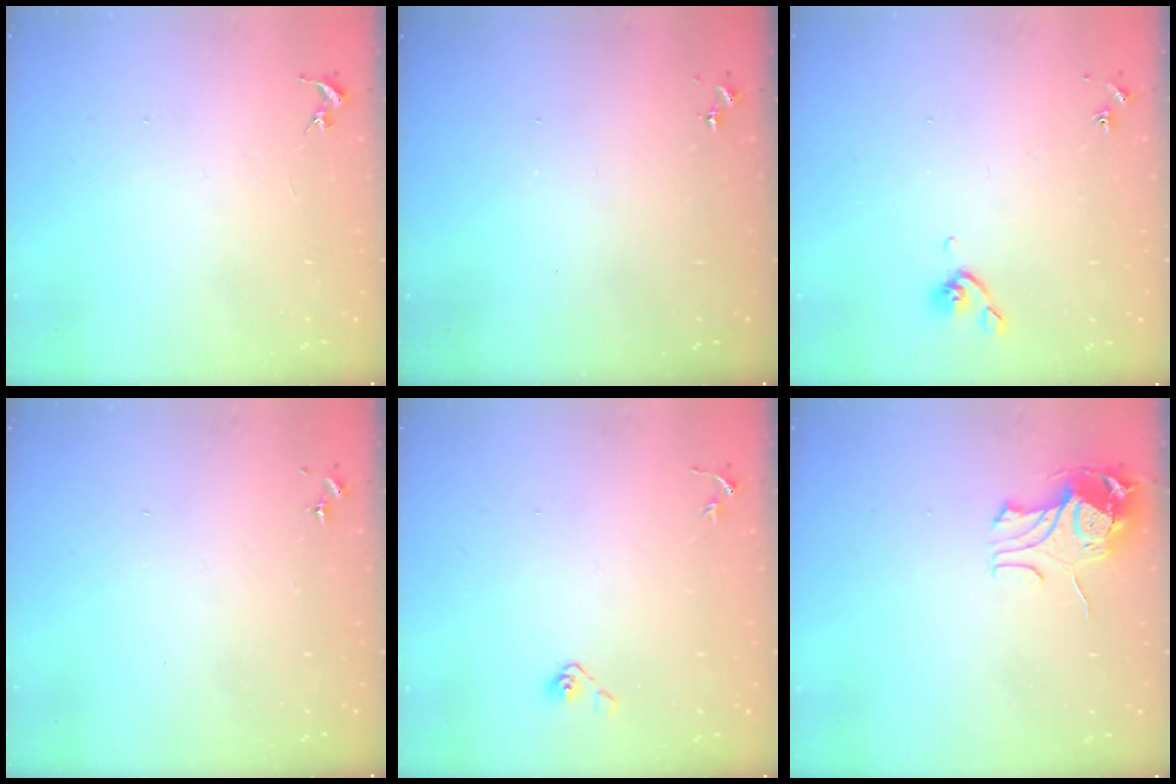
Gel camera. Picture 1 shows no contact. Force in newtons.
{"total": 0.0}
{"total": 4.8, "press": 4.6, "slide": 1.0}
{"total": 0.0}
{"total": 5.0, "press": 4.4, "slide": 2.3}
{"total": 10.8, "press": 10.8, "slide": 1.2}